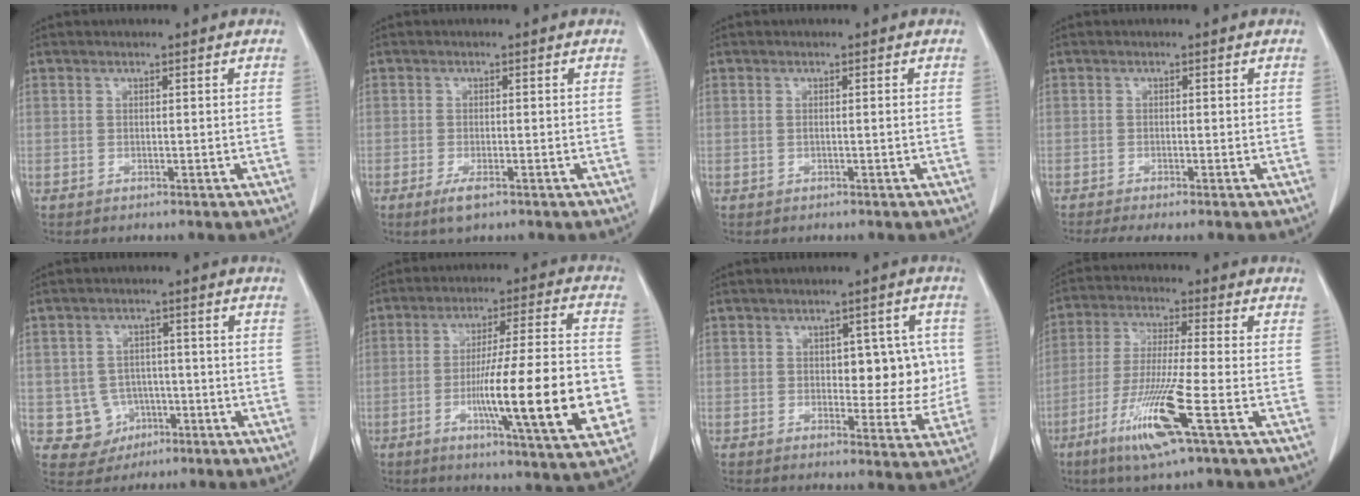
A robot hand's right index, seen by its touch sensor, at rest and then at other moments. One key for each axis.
{"total": 2.6, "fx": -1.5, "fy": 0.6, "fz": 2.1, "tx": -0.041, "ty": -0.004, "tz": -0.023}
{"total": 0.7, "fx": -0.1, "fy": -0.1, "fz": 0.7, "tx": -0.013, "ty": 0.000, "tz": 0.000}
{"total": 3.0, "fx": -2.4, "fy": 0.1, "fz": 1.9, "tx": -0.033, "ty": -0.008, "tz": -0.041}
{"total": 5.8, "fx": -1.5, "fy": 5.5, "fz": 0.9, "tx": -0.010, "ty": 0.009, "tz": -0.011}
{"total": 20.0, "fx": -4.6, "fy": 1.1, "fz": 19.4, "tx": -0.270, "ty": -0.006, "tz": -0.066}
{"total": 7.7, "fx": 0.7, "fy": 4.0, "fz": 6.5, "tx": -0.064, "ty": 0.013, "tz": 0.015}
{"total": 12.0, "fx": -5.4, "fy": -0.5, "fz": 10.8, "tx": -0.220, "ty": -0.028, "tz": -0.105}